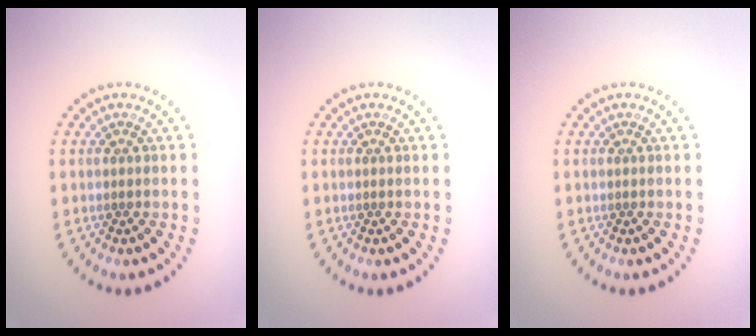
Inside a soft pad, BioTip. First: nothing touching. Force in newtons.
{"total": 0.0}
{"total": 0.0}